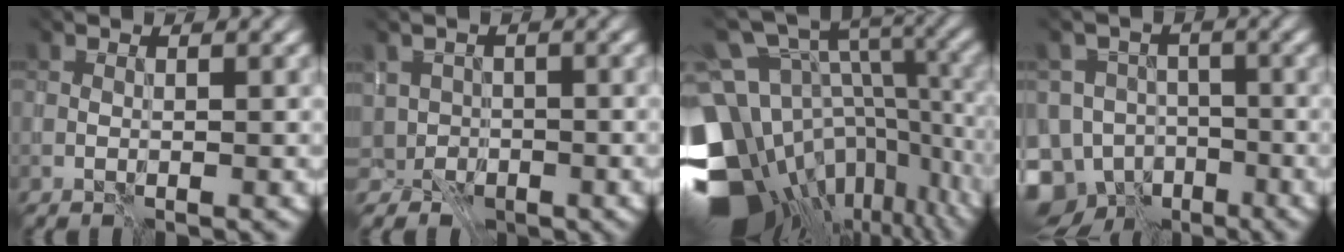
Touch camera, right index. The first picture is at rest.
{"total": 3.6, "force": [-1.2, 3.4, 0.1], "torque": [0.013, 0.004, -0.024]}
{"total": 16.1, "force": [-6.9, 11.0, 9.6], "torque": [-0.190, 0.031, -0.086]}
{"total": 9.3, "force": [-5.4, 7.4, 1.3], "torque": [-0.008, -0.001, -0.107]}